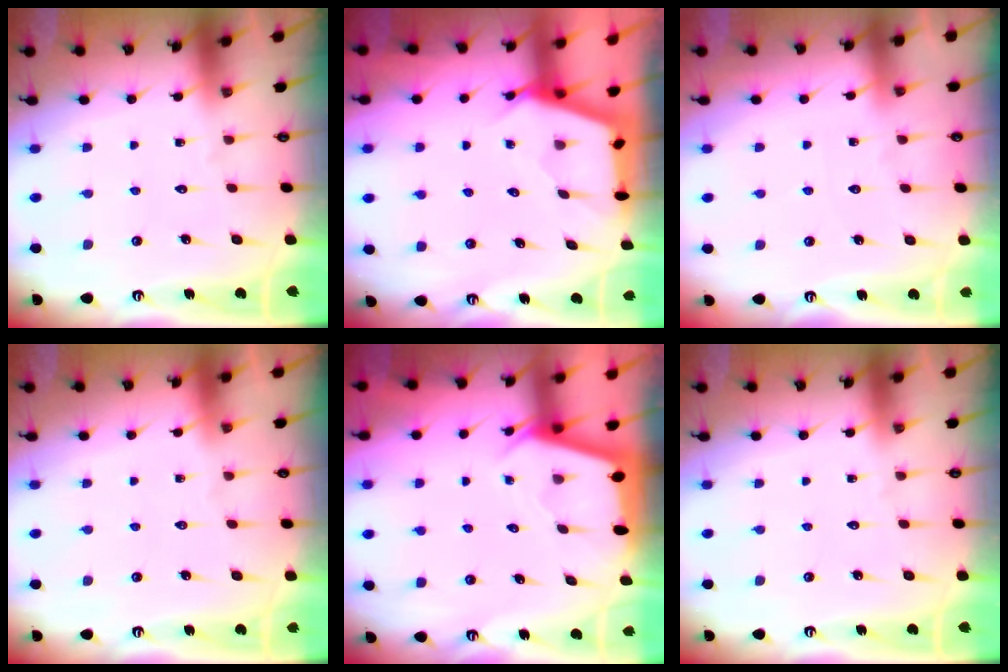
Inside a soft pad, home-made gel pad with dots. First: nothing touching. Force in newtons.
{"total": 2.6, "press": 2.5, "slide": 0.4}
{"total": 1.8, "press": 1.8, "slide": 0.3}
{"total": 0.6, "press": 0.5, "slide": 0.2}
{"total": 2.3, "press": 2.3, "slide": 0.3}
{"total": 0.0}